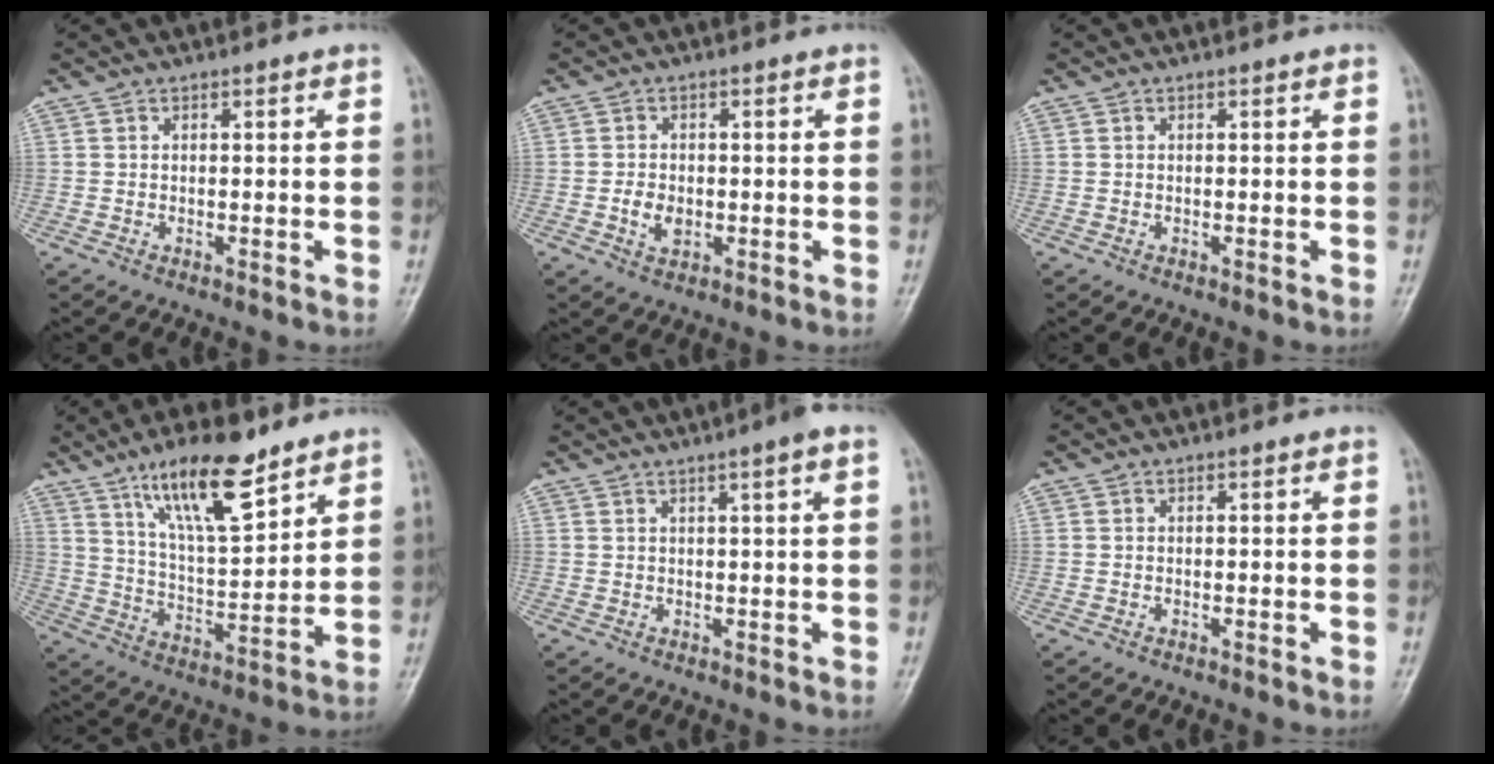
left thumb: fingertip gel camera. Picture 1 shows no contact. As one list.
[{"total": 3.6, "force": [-0.7, 2.5, 2.4], "torque": [-0.036, 0.002, -0.011]}, {"total": 0.0}, {"total": 14.8, "force": [9.9, 4.3, 10.1], "torque": [-0.152, -0.059, 0.182]}, {"total": 3.9, "force": [2.2, 0.0, 3.2], "torque": [-0.046, 0.007, 0.032]}, {"total": 0.0}]